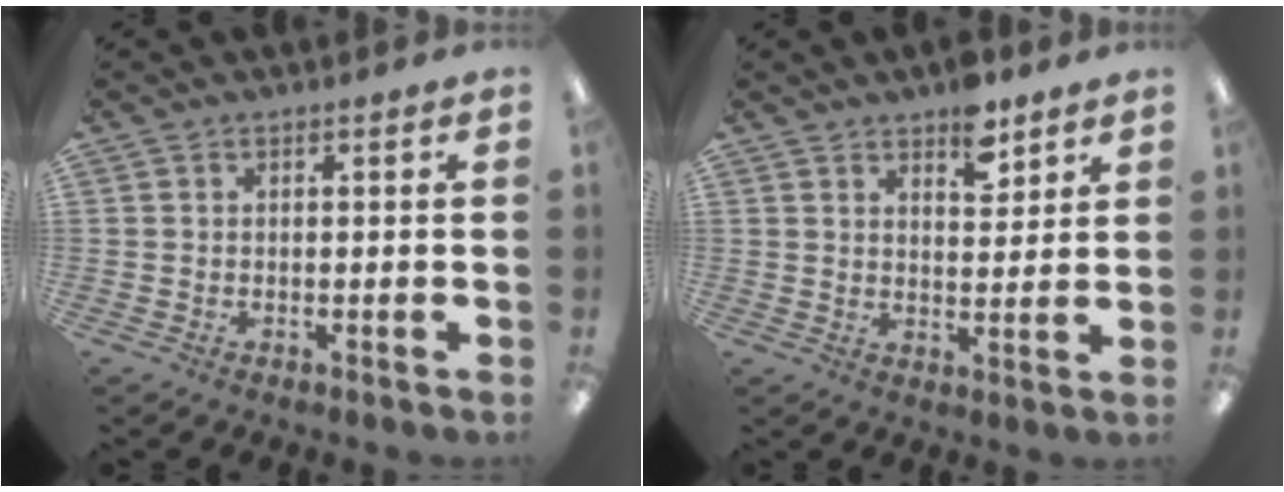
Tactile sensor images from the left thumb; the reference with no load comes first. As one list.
[{"total": 7.6, "force": [5.5, 3.6, 3.9], "torque": [-0.034, -0.033, 0.090]}]